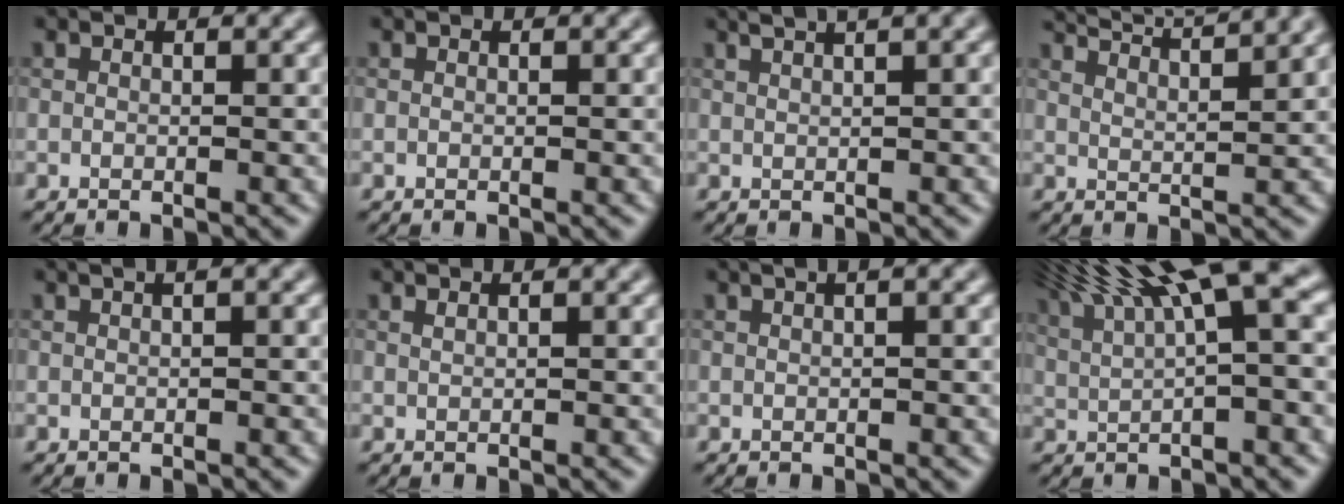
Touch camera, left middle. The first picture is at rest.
{"total": 0.0}
{"total": 5.6, "force": [3.5, 2.1, 3.8], "torque": [-0.026, 0.037, 0.018]}
{"total": 8.5, "force": [7.1, 2.1, 4.3], "torque": [-0.043, 0.031, 0.062]}
{"total": 2.6, "force": [1.1, 1.1, 2.1], "torque": [-0.012, 0.005, 0.004]}
{"total": 0.5, "force": [0.4, 0.2, 0.3], "torque": [-0.005, 0.001, 0.006]}
{"total": 3.4, "force": [1.6, 1.5, 2.6], "torque": [-0.014, 0.016, 0.004]}
{"total": 11.2, "force": [5.8, 2.8, 9.2], "torque": [-0.148, 0.030, 0.100]}